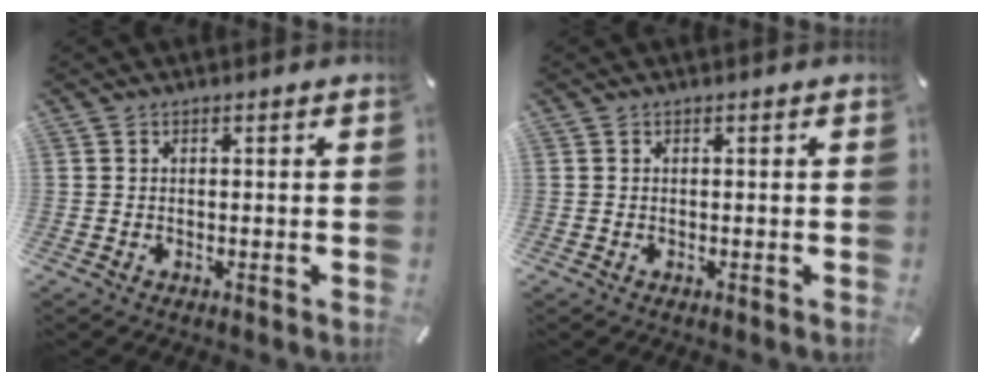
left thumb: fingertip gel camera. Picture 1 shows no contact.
{"total": 0.0}